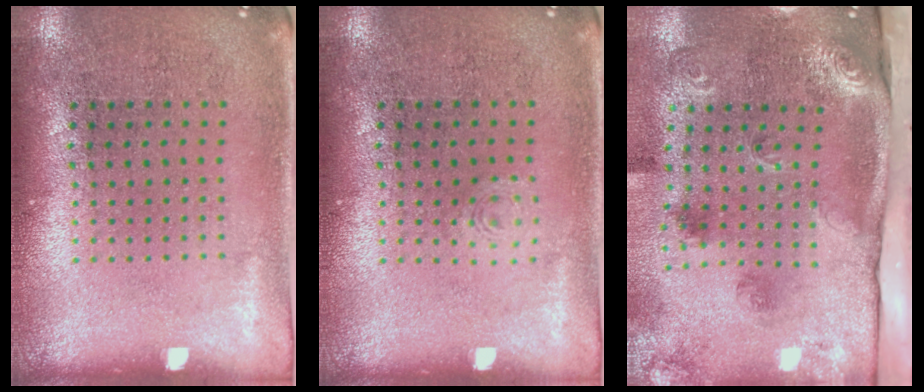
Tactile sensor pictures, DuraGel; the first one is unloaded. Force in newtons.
{"total": 0.8, "press": 0.8, "slide": 0.2}
{"total": 2.8, "press": 1.9, "slide": 2.1}